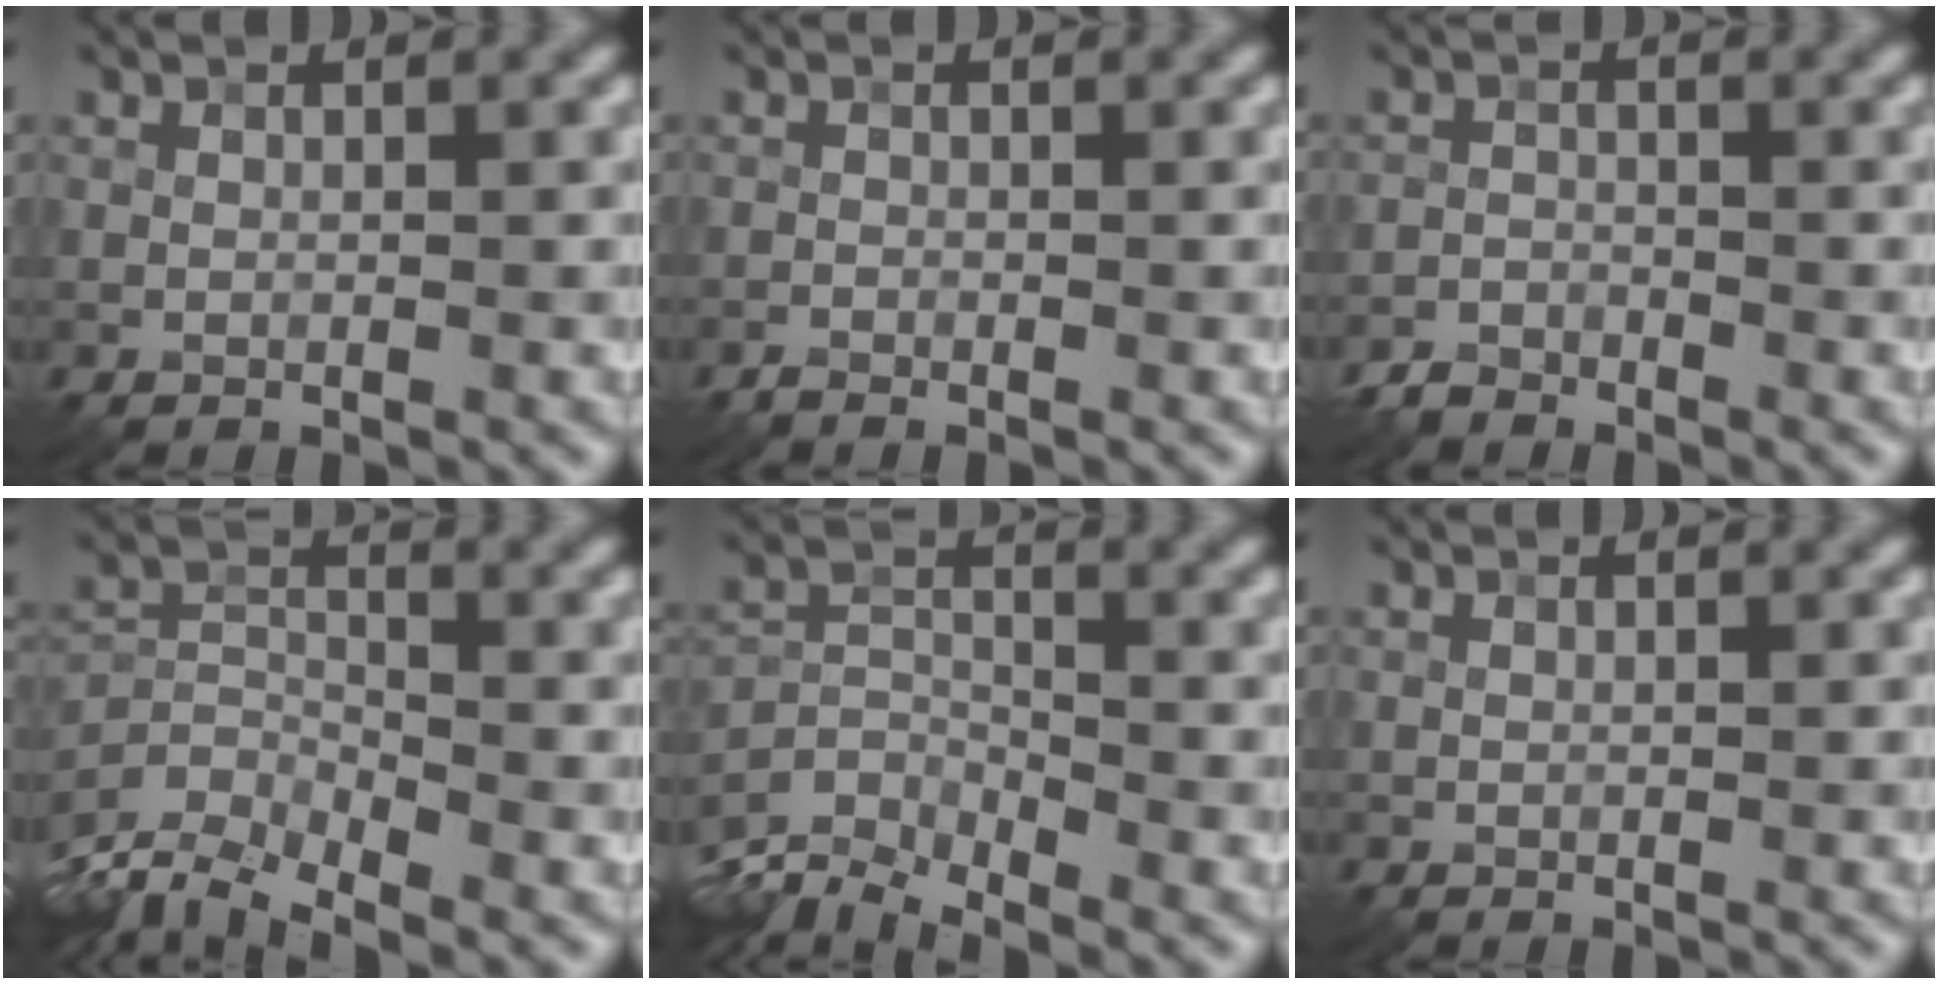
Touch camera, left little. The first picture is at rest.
{"total": 0.7, "force": [-0.7, 0.1, 0.2], "torque": [-0.001, 0.000, -0.015]}
{"total": 1.8, "force": [-1.7, 0.7, 0.2], "torque": [-0.002, 0.002, -0.038]}
{"total": 6.6, "force": [-5.3, 2.5, 3.2], "torque": [-0.056, -0.014, -0.102]}
{"total": 5.8, "force": [-5.2, 1.8, 1.8], "torque": [-0.029, -0.018, -0.101]}
{"total": 0.0}